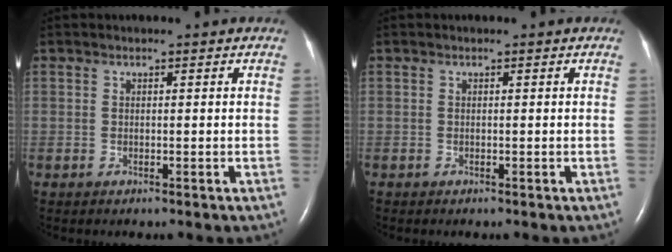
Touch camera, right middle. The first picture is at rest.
{"total": 0.0}